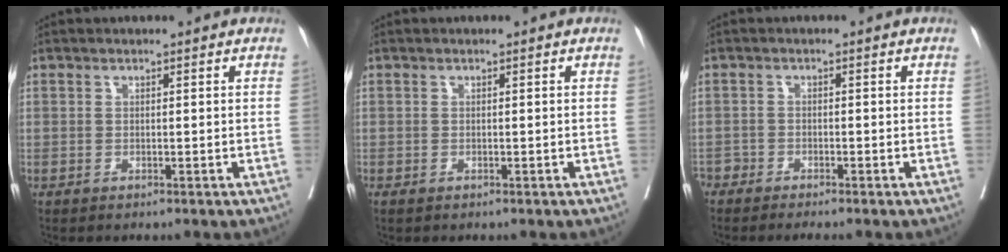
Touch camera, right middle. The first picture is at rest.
{"total": 0.0}
{"total": 3.0, "force": [-2.9, 0.4, 0.8], "torque": [-0.003, -0.006, -0.050]}